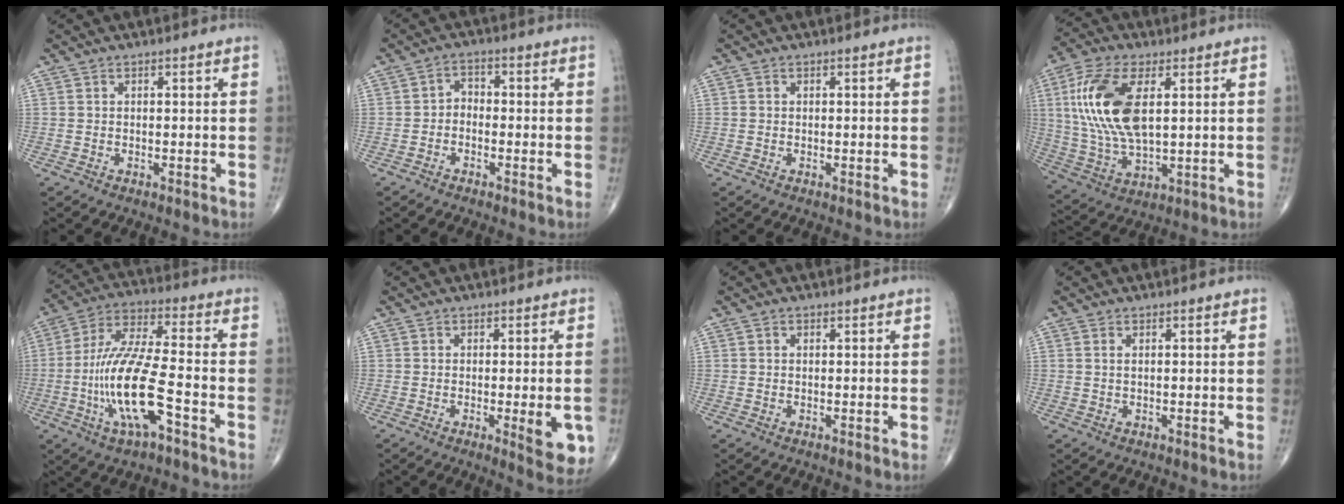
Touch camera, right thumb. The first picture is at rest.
{"total": 2.7, "force": [-1.2, 2.0, 1.4], "torque": [-0.009, 0.020, -0.031]}
{"total": 0.0}
{"total": 16.9, "force": [3.7, 8.0, 14.4], "torque": [-0.302, -0.005, 0.075]}
{"total": 16.4, "force": [-5.3, 4.3, 14.9], "torque": [-0.313, 0.031, -0.098]}
{"total": 6.6, "force": [-1.6, 1.9, 6.2], "torque": [-0.068, -0.012, -0.016]}
{"total": 0.6, "force": [0.3, 0.5, 0.2], "torque": [0.001, -0.001, 0.004]}
{"total": 0.7, "force": [0.3, 0.3, 0.6], "torque": [-0.014, 0.005, 0.007]}